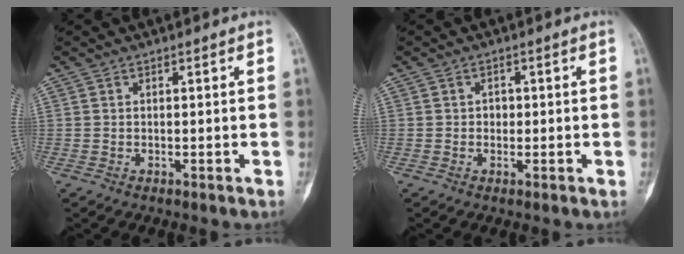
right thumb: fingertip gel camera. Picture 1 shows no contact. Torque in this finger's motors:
{"motor_torque": [0.65, 0.01, 0.19, -0.02, 0.03]}